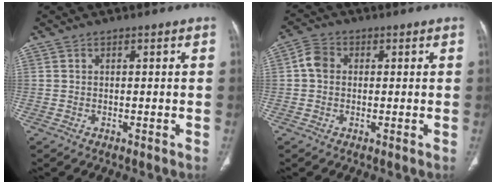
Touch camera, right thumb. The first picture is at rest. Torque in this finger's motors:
{"motor_torque": [0.24, 1.19, 0.28, -0.10, 0.02]}